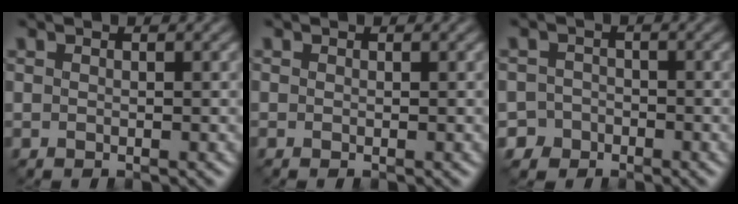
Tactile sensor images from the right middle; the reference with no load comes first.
{"total": 0.0}
{"total": 4.0, "force": [-2.9, 2.7, 0.4], "torque": [0.014, 0.003, -0.049]}